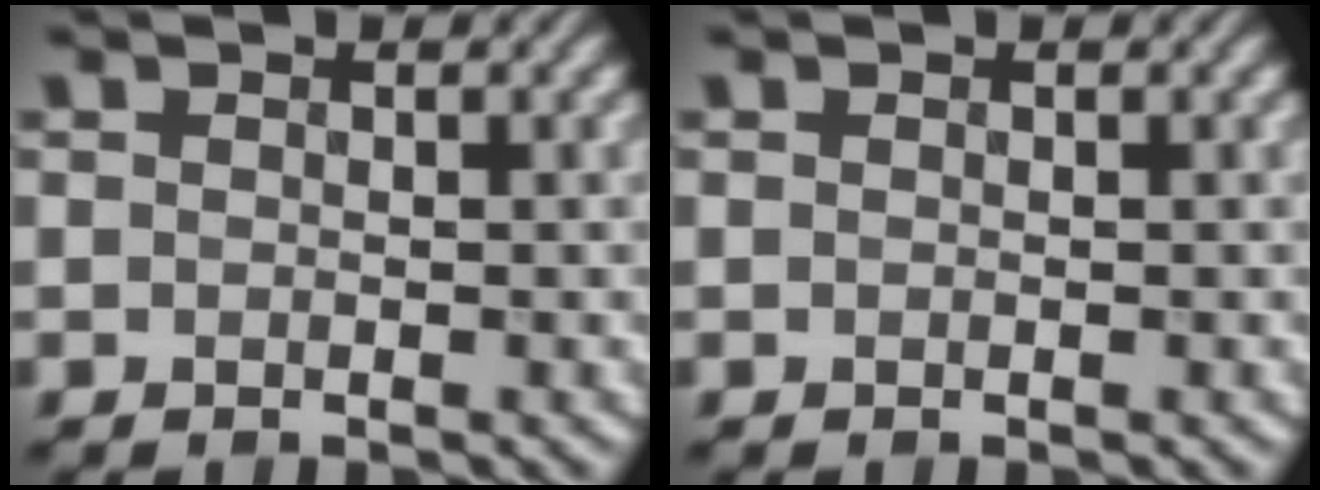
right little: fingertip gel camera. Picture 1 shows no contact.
{"total": 0.0}